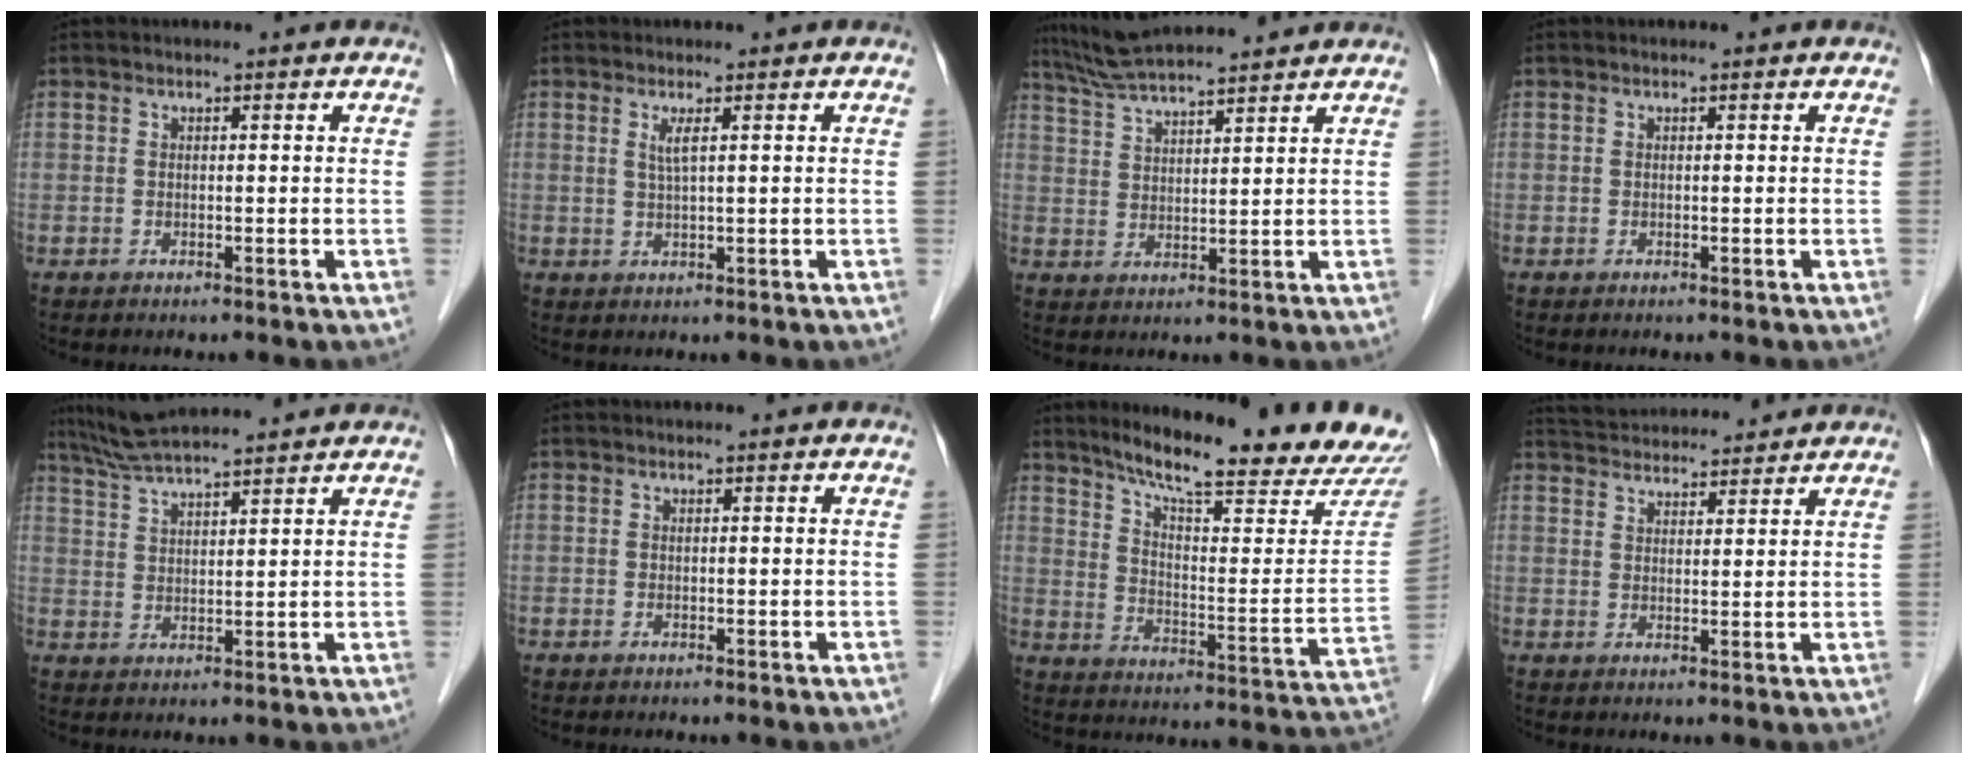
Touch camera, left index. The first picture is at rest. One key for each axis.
{"total": 1.9, "fx": 0.7, "fy": -0.1, "fz": 1.7, "tx": -0.040, "ty": -0.003, "tz": 0.014}
{"total": 11.4, "fx": 10.5, "fy": 0.6, "fz": 4.5, "tx": -0.087, "ty": 0.030, "tz": 0.176}
{"total": 0.0}
{"total": 11.0, "fx": 10.0, "fy": 0.4, "fz": 4.5, "tx": -0.085, "ty": 0.031, "tz": 0.165}
{"total": 0.0}
{"total": 21.7, "fx": 19.1, "fy": 0.9, "fz": 10.2, "tx": -0.151, "ty": -0.064, "tz": 0.259}
{"total": 11.6, "fx": 11.2, "fy": 1.8, "fz": 2.8, "tx": -0.049, "ty": 0.034, "tz": 0.168}